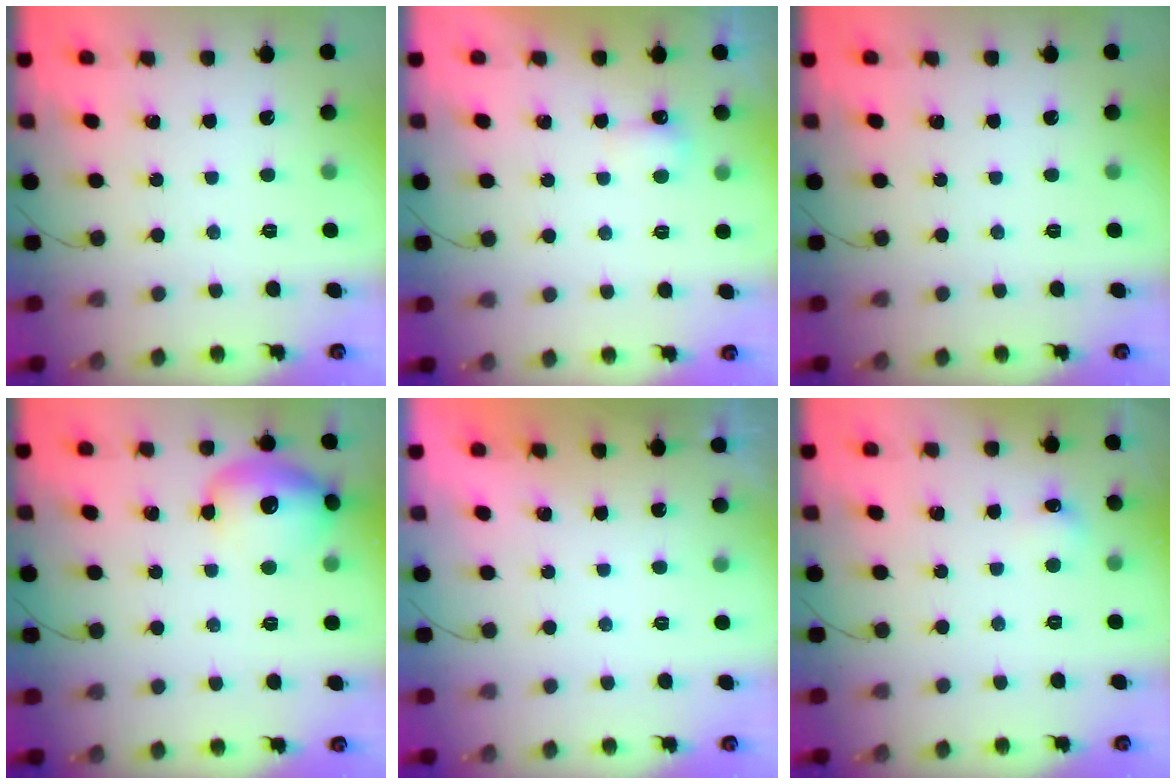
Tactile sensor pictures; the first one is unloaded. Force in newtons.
{"total": 3.2, "press": 3.1, "slide": 0.8}
{"total": 0.0}
{"total": 13.4, "press": 13.2, "slide": 2.3}
{"total": 1.8, "press": 0.1, "slide": 1.8}
{"total": 5.2, "press": 5.0, "slide": 1.4}